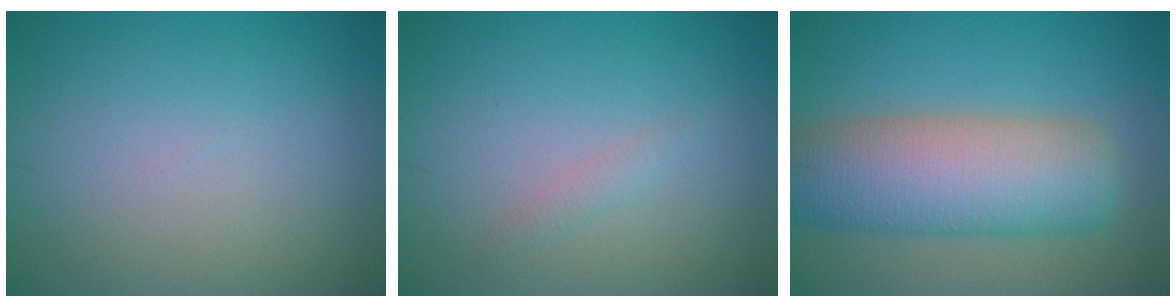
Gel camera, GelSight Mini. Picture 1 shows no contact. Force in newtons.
{"total": 0.9, "press": 0.9, "slide": 0.1}
{"total": 9.3, "press": 9.3, "slide": 0.4}